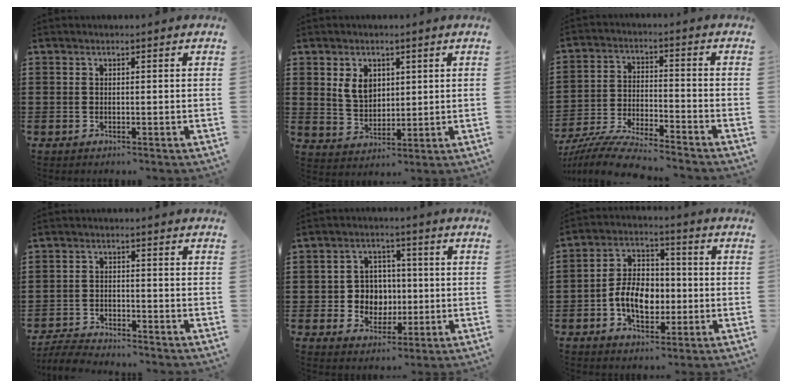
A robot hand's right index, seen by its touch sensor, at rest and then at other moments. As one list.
[{"total": 5.3, "force": [2.1, 4.2, 2.5], "torque": [-0.056, 0.011, 0.037]}, {"total": 7.7, "force": [-7.3, 0.3, 2.4], "torque": [-0.063, -0.001, -0.148]}, {"total": 3.9, "force": [-3.9, 0.4, 0.4], "torque": [-0.016, 0.001, -0.084]}, {"total": 5.4, "force": [-0.2, 5.1, 1.5], "torque": [-0.044, 0.012, -0.007]}, {"total": 8.1, "force": [-1.9, 5.3, 5.7], "torque": [-0.108, 0.002, -0.041]}]